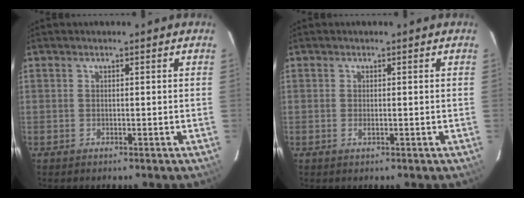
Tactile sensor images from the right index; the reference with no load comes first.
{"total": 0.8, "force": [-0.1, 0.3, 0.7], "torque": [-0.016, -0.001, -0.002]}